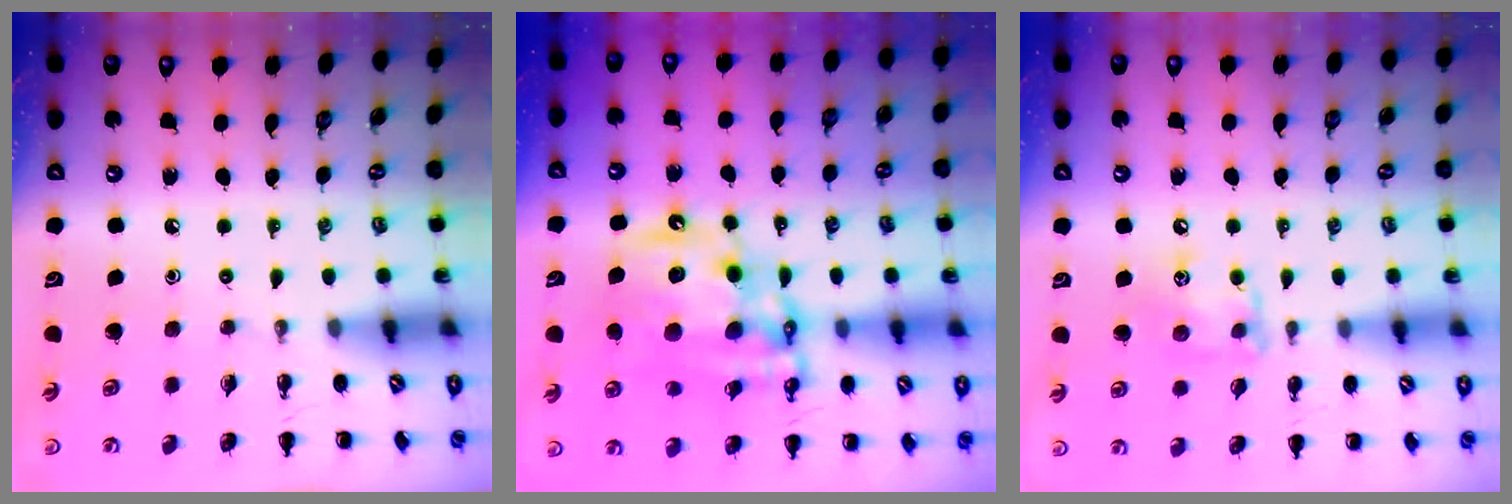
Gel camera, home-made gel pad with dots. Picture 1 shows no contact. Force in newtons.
{"total": 18.3, "press": 17.7, "slide": 4.8}
{"total": 9.5, "press": 9.5, "slide": 0.7}